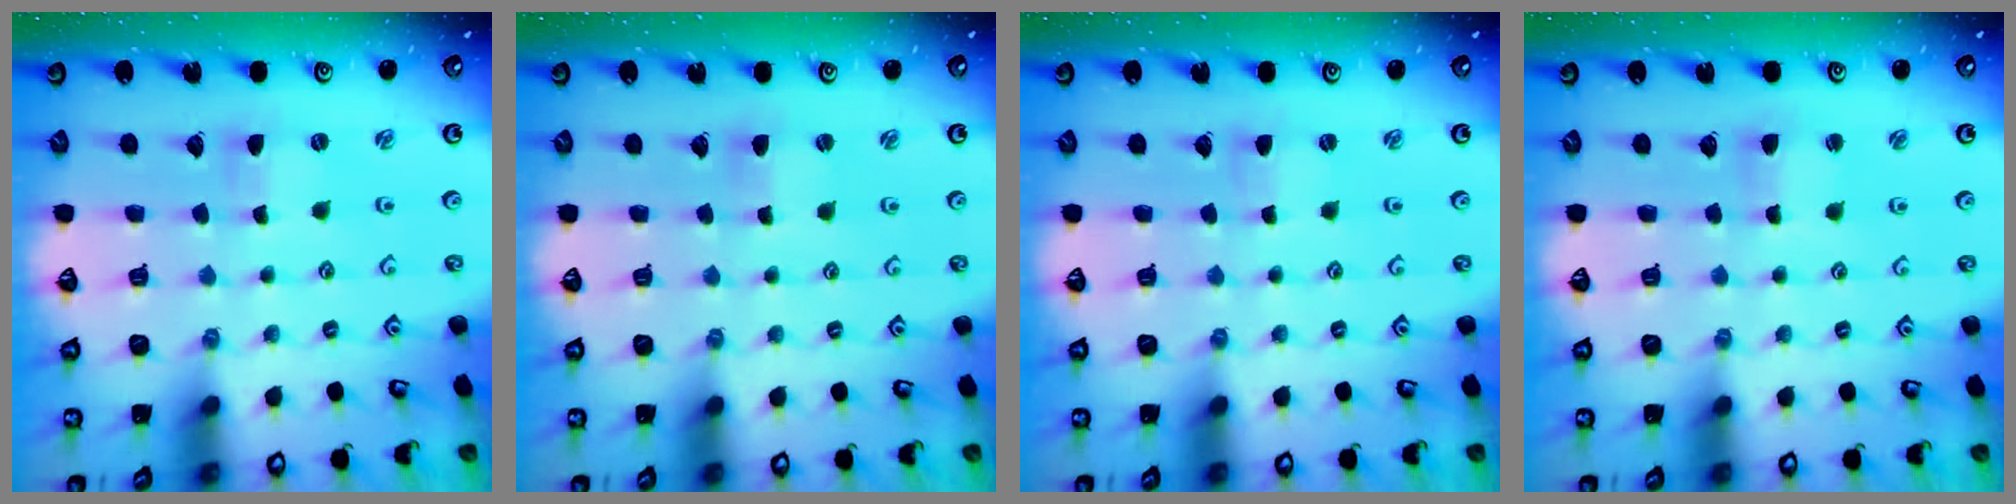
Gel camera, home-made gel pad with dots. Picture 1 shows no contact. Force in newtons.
{"total": 1.1, "press": 1.0, "slide": 0.3}
{"total": 0.6, "press": 0.6, "slide": 0.0}
{"total": 1.7, "press": 1.7, "slide": 0.3}